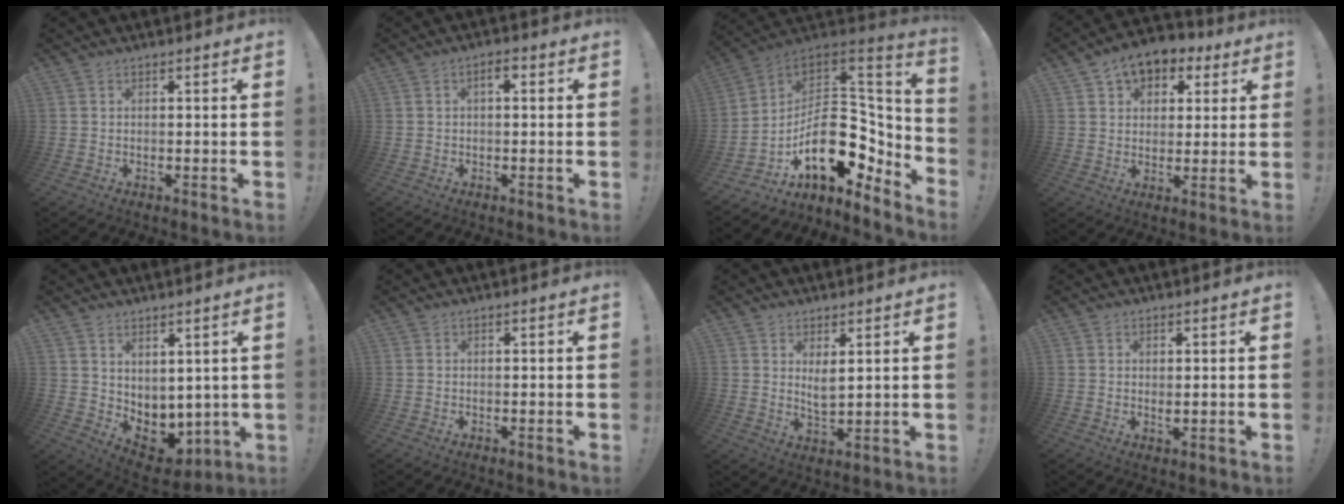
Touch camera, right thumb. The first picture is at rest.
{"total": 4.0, "force": [0.7, 2.1, 3.4], "torque": [-0.041, 0.002, 0.006]}
{"total": 23.0, "force": [-2.9, 14.2, 17.9], "torque": [-0.283, -0.006, -0.029]}
{"total": 8.6, "force": [4.9, 6.2, 3.5], "torque": [-0.050, -0.025, 0.094]}
{"total": 6.5, "force": [2.1, 5.6, 2.5], "torque": [-0.027, -0.032, 0.057]}
{"total": 0.0}
{"total": 4.8, "force": [2.9, 1.7, 3.4], "torque": [-0.043, -0.023, 0.047]}
{"total": 1.3, "force": [0.9, 0.5, 0.8], "torque": [0.001, -0.010, 0.013]}